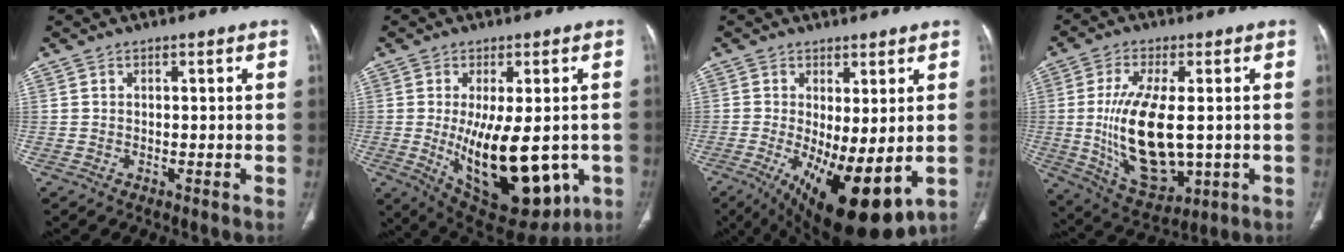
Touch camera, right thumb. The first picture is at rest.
{"total": 21.2, "force": [-3.8, 10.0, 18.3], "torque": [-0.256, -0.028, -0.021]}
{"total": 15.6, "force": [-3.5, 5.9, 13.9], "torque": [-0.219, -0.027, -0.031]}
{"total": 17.2, "force": [-0.5, 8.1, 15.2], "torque": [-0.280, -0.015, 0.013]}